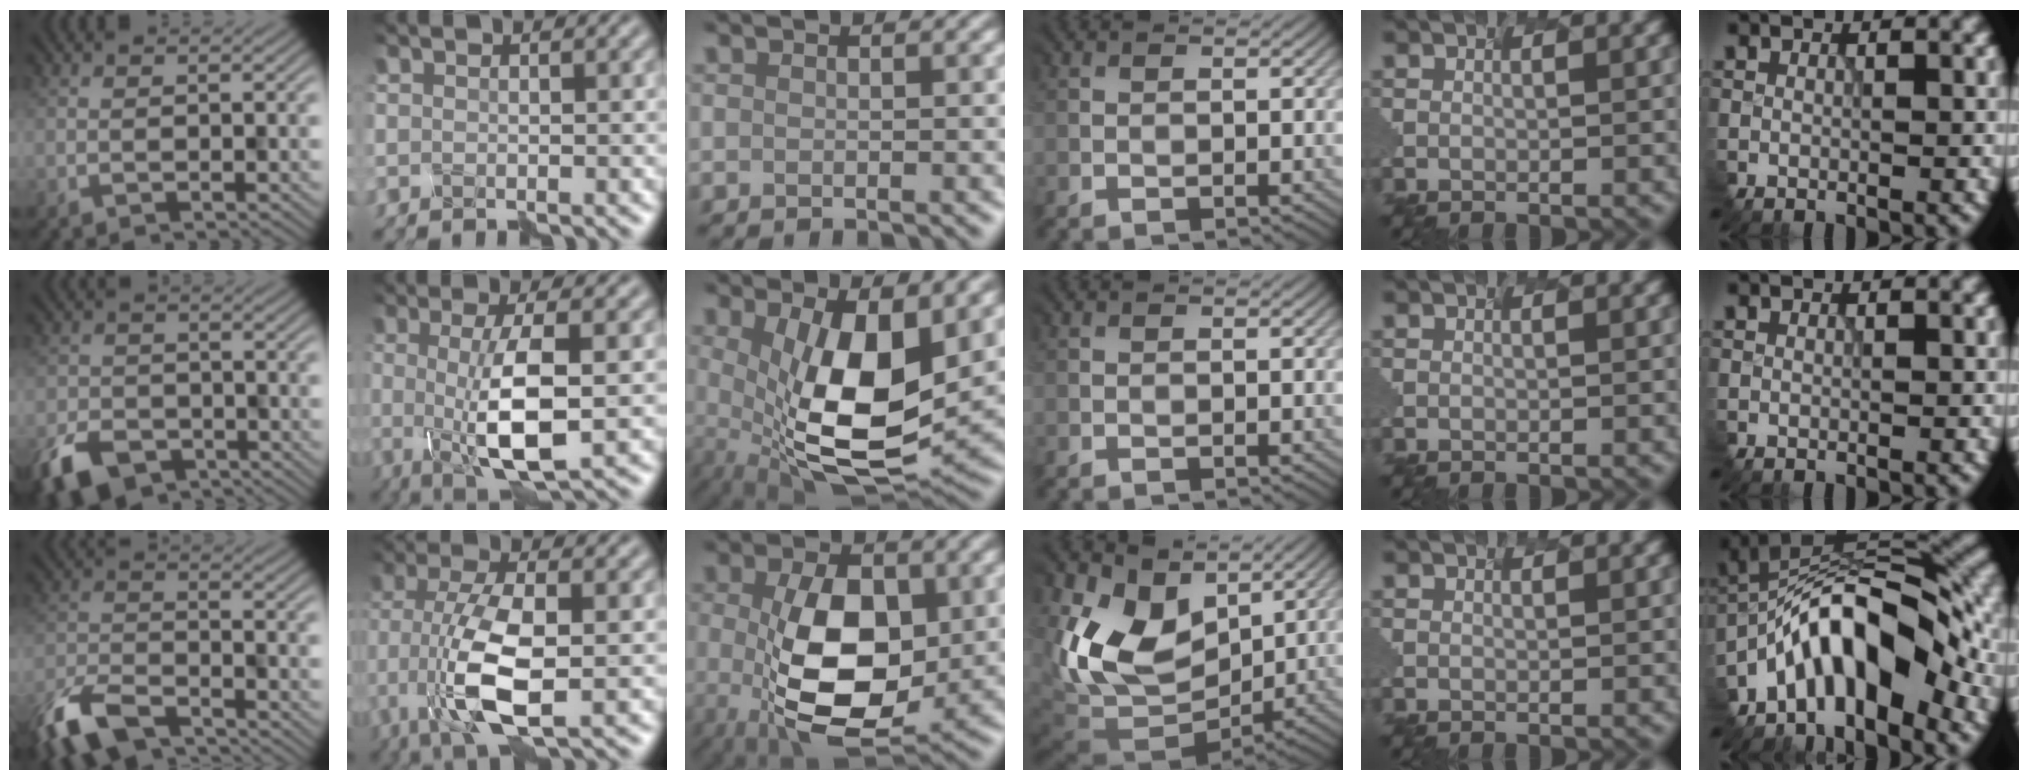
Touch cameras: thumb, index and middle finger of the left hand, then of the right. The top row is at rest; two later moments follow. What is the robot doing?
{"motion": "disassemble", "object": "markers"}